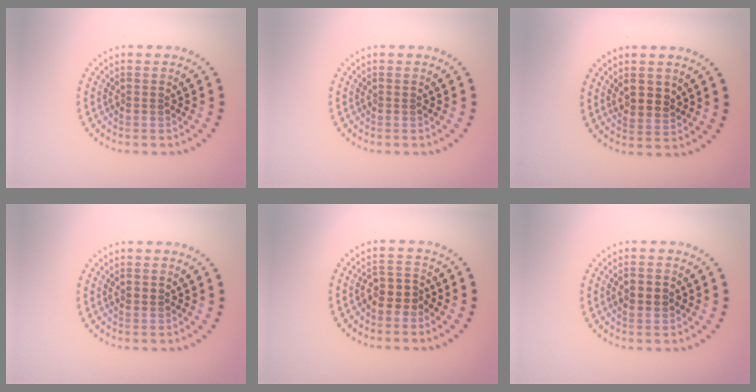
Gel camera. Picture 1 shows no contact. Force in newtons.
{"total": 0.0}
{"total": 2.1, "press": 2.0, "slide": 0.7}
{"total": 1.1, "press": 1.1, "slide": 0.1}
{"total": 2.3, "press": 2.2, "slide": 0.9}
{"total": 2.2, "press": 2.1, "slide": 0.3}